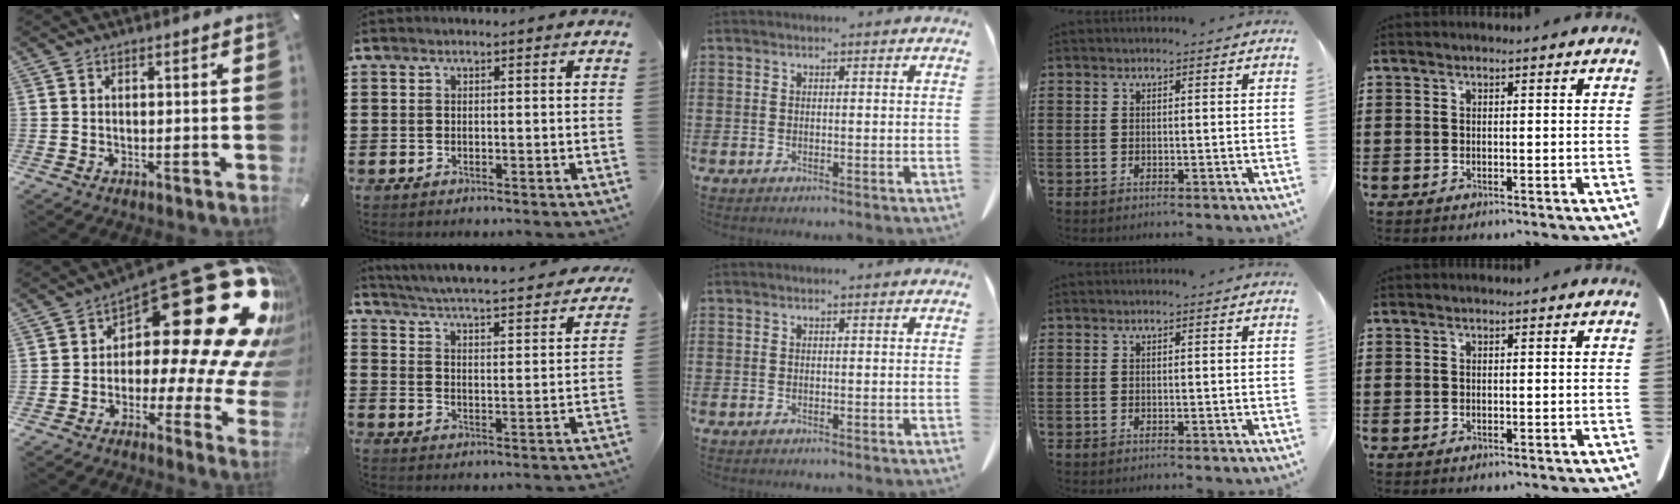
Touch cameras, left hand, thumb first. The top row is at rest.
{"thumb": {"total": 32.8, "force": [12.6, 14.7, 26.4], "torque": [-0.335, -0.122, 0.238]}, "index": {"total": 4.1, "force": [3.9, -0.5, 1.2], "torque": [-0.045, -0.039, 0.057]}}